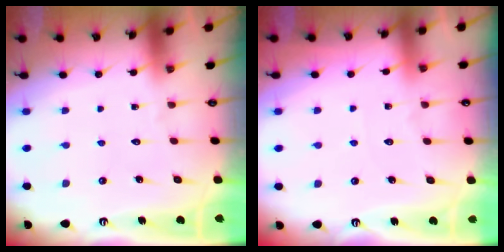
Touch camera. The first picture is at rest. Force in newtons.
{"total": 3.2, "press": 3.1, "slide": 0.5}